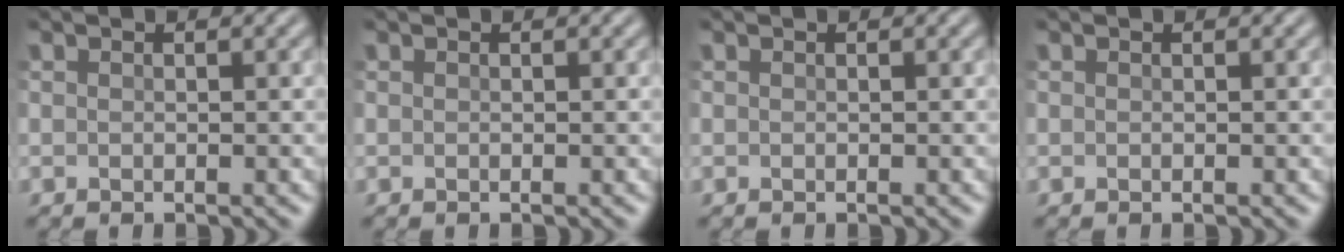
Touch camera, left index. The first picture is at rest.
{"total": 0.0}
{"total": 0.0}
{"total": 0.0}